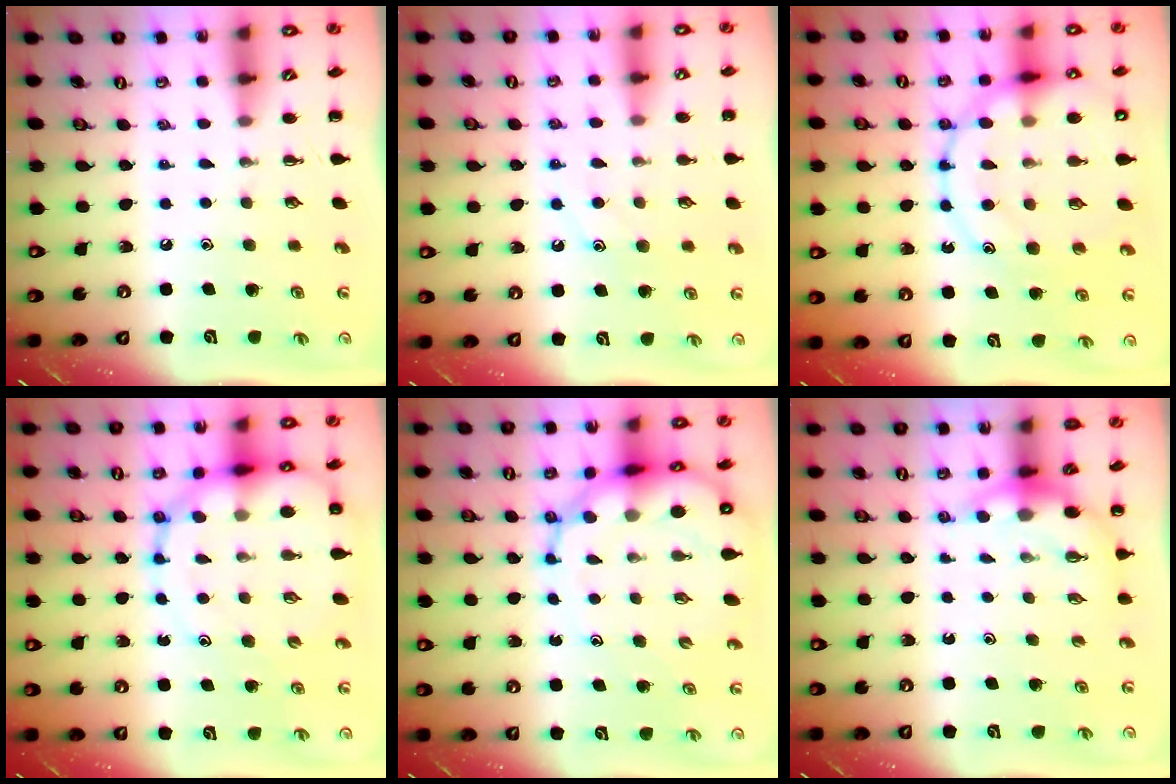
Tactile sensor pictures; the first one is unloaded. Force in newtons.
{"total": 8.5, "press": 8.4, "slide": 1.1}
{"total": 20.9, "press": 20.8, "slide": 2.3}
{"total": 17.2, "press": 16.6, "slide": 4.3}
{"total": 13.1, "press": 12.6, "slide": 3.8}
{"total": 5.9, "press": 5.9, "slide": 0.5}